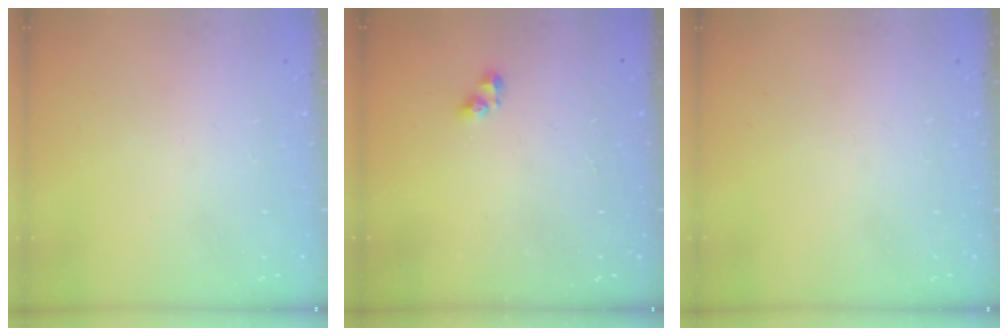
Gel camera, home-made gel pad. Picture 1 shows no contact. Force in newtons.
{"total": 4.1, "press": 4.1, "slide": 0.5}
{"total": 0.0}